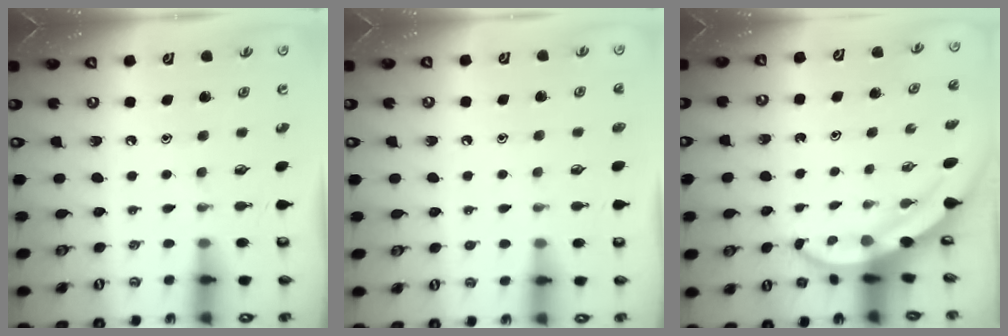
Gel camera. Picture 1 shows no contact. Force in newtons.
{"total": 1.1, "press": 1.1, "slide": 0.3}
{"total": 4.4, "press": 4.4, "slide": 0.4}